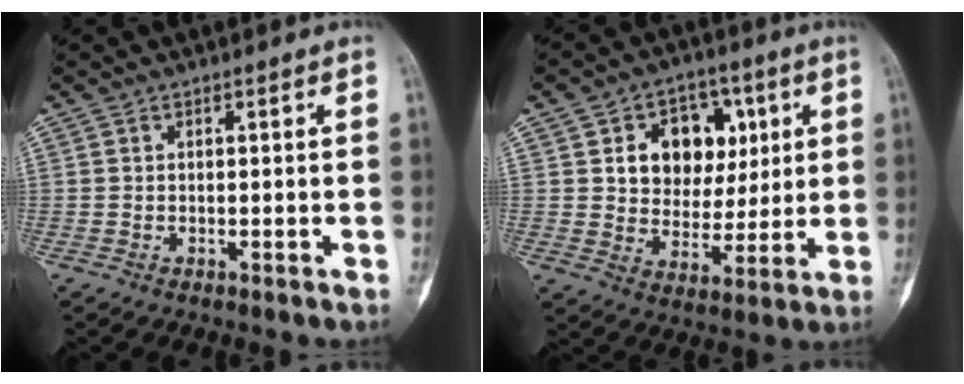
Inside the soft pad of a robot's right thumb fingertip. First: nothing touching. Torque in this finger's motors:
{"motor_torque": [0.42, 0.40, 0.20, -0.07, 0.19]}